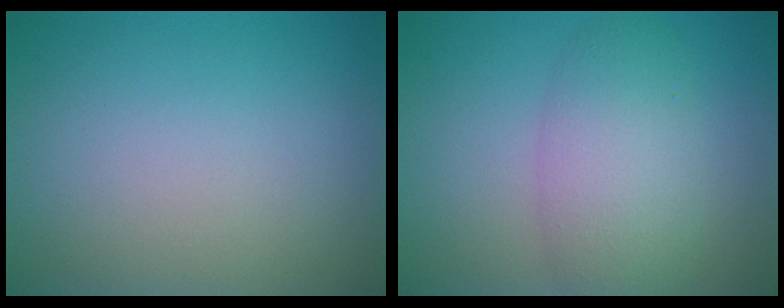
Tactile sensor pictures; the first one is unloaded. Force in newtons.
{"total": 5.0, "press": 5.0, "slide": 0.3}